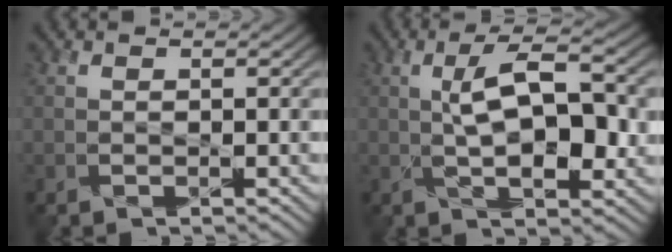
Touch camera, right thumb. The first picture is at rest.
{"total": 7.8, "force": [0.8, 3.0, 7.1], "torque": [-0.123, 0.012, 0.008]}